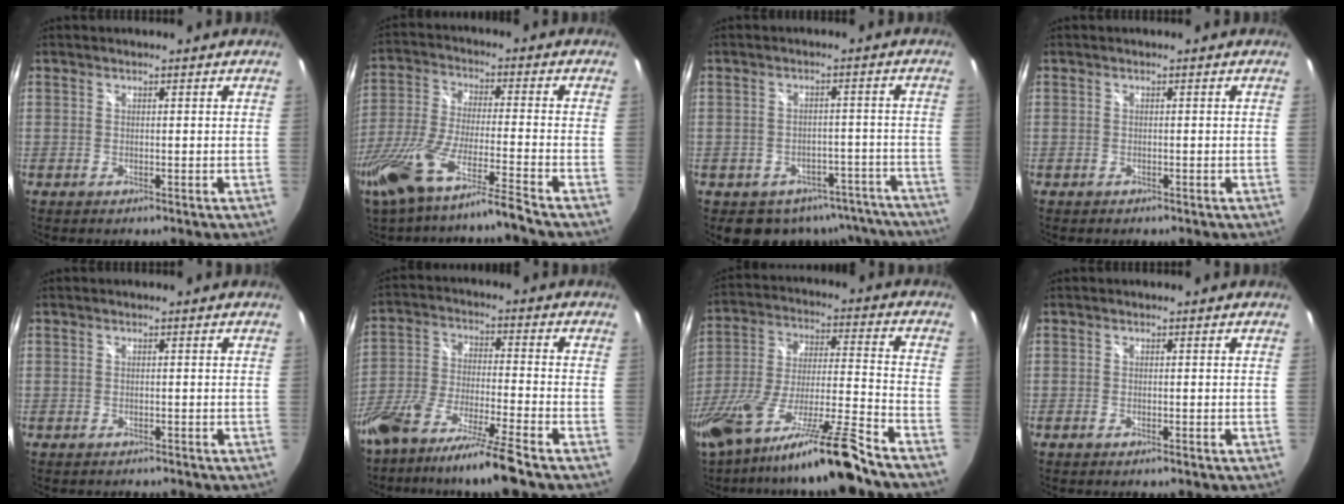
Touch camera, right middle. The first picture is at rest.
{"total": 15.5, "force": [-12.0, -0.7, 9.7], "torque": [-0.196, -0.043, -0.216]}
{"total": 11.3, "force": [-8.6, 6.6, 2.9], "torque": [-0.051, 0.017, -0.083]}
{"total": 0.0}
{"total": 1.2, "force": [-1.2, 0.3, 0.2], "torque": [-0.008, -0.008, -0.017]}
{"total": 12.2, "force": [-9.6, 0.4, 7.5], "torque": [-0.154, -0.019, -0.173]}
{"total": 22.3, "force": [-17.0, -0.3, 14.6], "torque": [-0.260, -0.056, -0.290]}
{"total": 0.9, "force": [-0.8, 0.1, 0.5], "torque": [-0.009, 0.001, -0.014]}